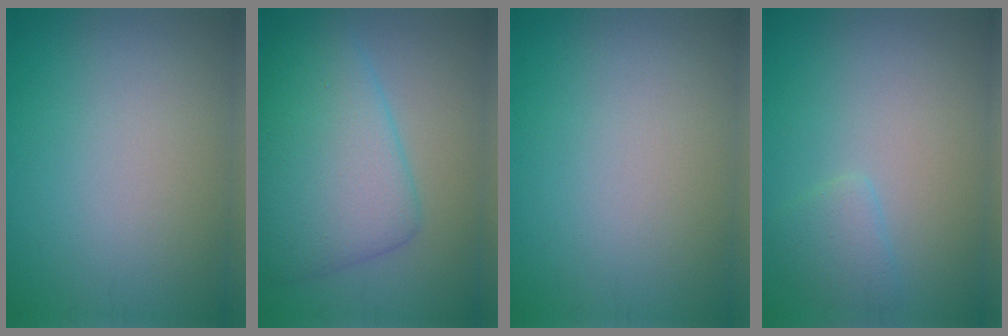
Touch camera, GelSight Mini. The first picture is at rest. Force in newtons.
{"total": 8.0, "press": 8.0, "slide": 0.1}
{"total": 0.0}
{"total": 1.8, "press": 1.8, "slide": 0.2}